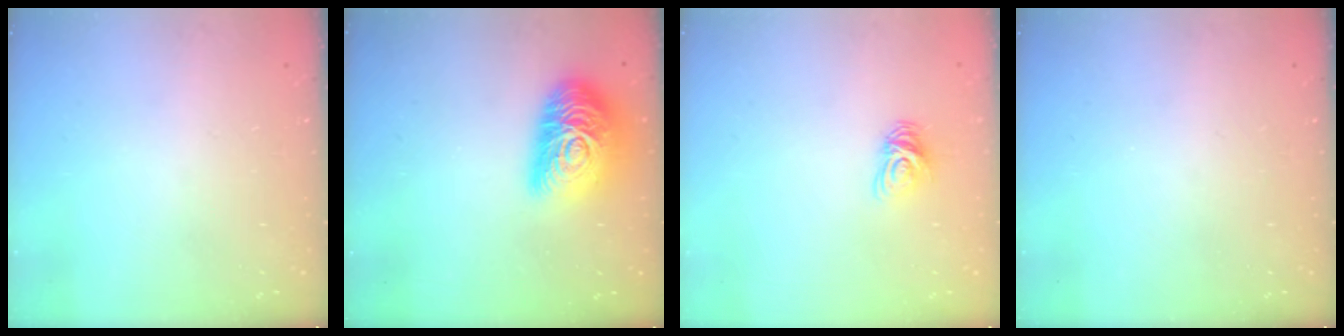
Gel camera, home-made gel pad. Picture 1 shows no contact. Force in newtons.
{"total": 18.2, "press": 18.1, "slide": 1.1}
{"total": 5.5, "press": 5.5, "slide": 0.7}
{"total": 0.0}